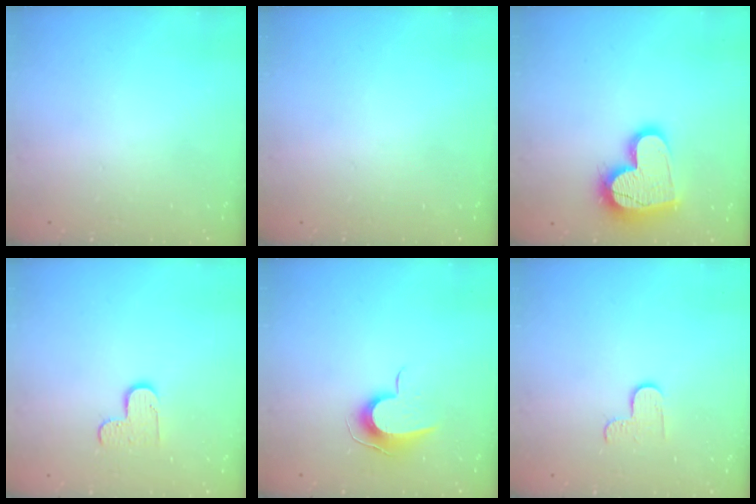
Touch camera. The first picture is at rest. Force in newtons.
{"total": 0.0}
{"total": 16.5, "press": 16.5, "slide": 1.1}
{"total": 5.7, "press": 5.7, "slide": 0.4}
{"total": 8.8, "press": 8.7, "slide": 0.8}
{"total": 2.9, "press": 2.9, "slide": 0.3}